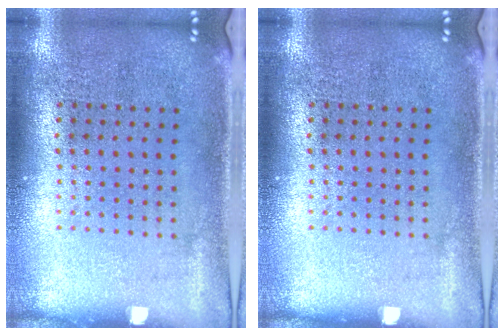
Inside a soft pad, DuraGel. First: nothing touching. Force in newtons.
{"total": 0.0}